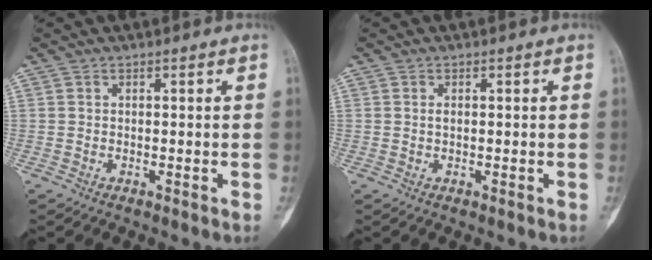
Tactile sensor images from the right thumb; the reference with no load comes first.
{"total": 0.6, "force": [0.1, 0.3, 0.6], "torque": [-0.006, 0.001, 0.001]}